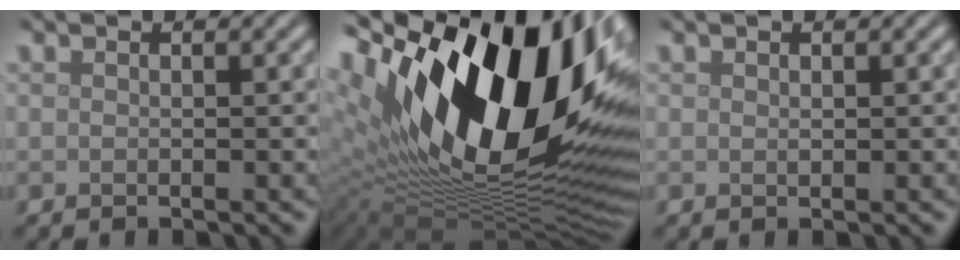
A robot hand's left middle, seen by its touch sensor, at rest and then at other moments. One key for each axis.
{"total": 21.0, "fx": 6.6, "fy": 10.0, "fz": 17.2, "tx": -0.292, "ty": 0.033, "tz": 0.109}
{"total": 0.0}